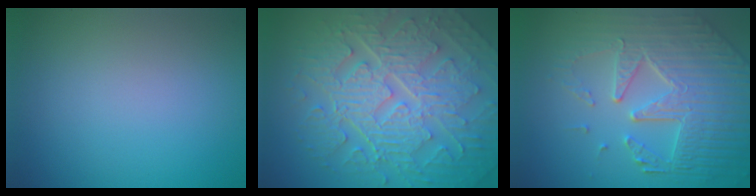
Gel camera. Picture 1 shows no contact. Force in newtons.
{"total": 10.1, "press": 6.7, "slide": 7.5}
{"total": 8.1, "press": 6.0, "slide": 5.4}